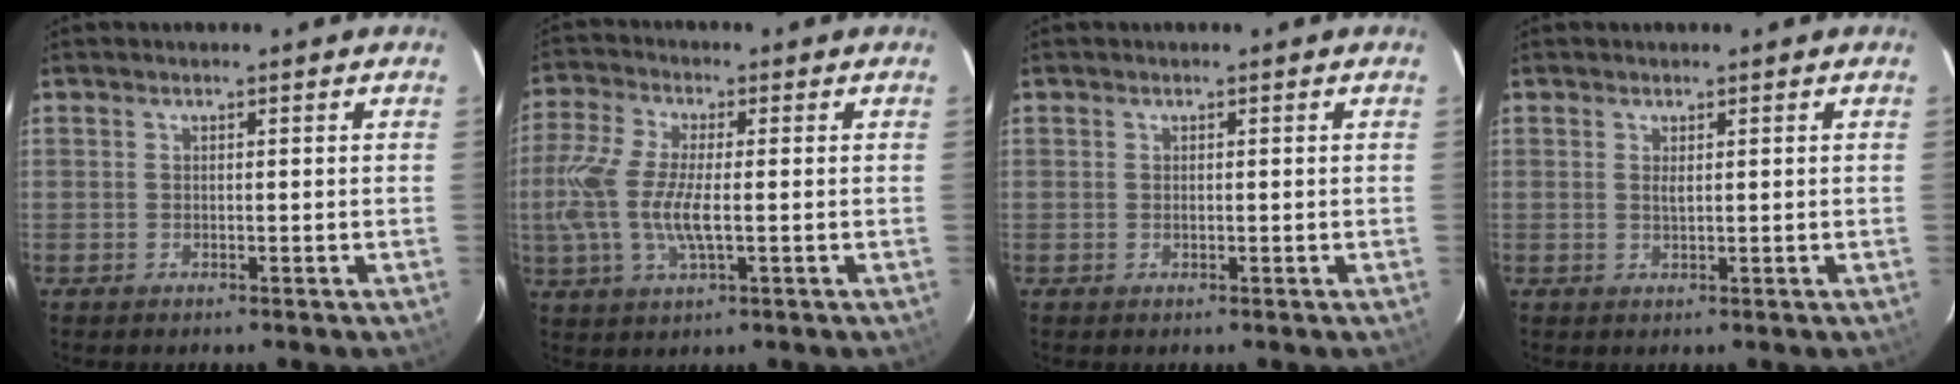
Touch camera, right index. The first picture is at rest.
{"total": 11.6, "force": [-1.0, 4.0, 10.9], "torque": [-0.236, -0.003, -0.023]}
{"total": 0.6, "force": [0.1, 0.4, 0.4], "torque": [-0.008, 0.001, 0.002]}
{"total": 1.0, "force": [0.4, 0.3, 0.9], "torque": [-0.017, 0.000, 0.007]}